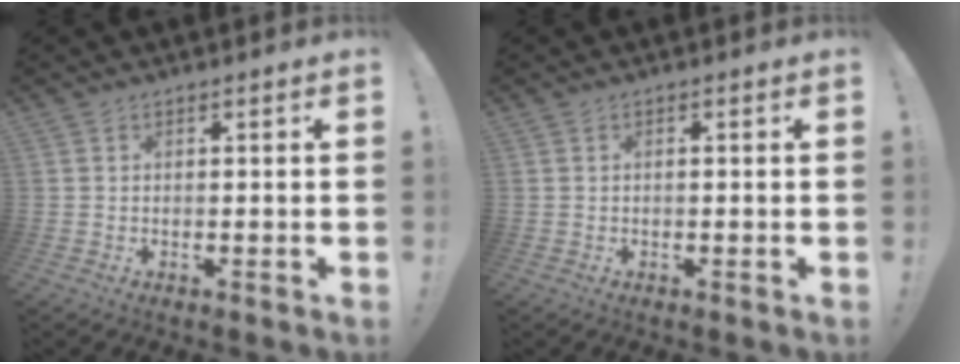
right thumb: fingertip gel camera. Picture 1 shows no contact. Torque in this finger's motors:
{"motor_torque": [-0.13, 0.02, 0.07, -0.06, 0.00]}